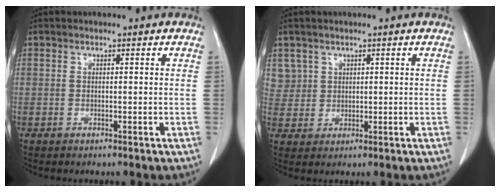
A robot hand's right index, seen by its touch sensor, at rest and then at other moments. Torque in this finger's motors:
{"motor_torque": [-0.39, 0.20, -0.16, -0.04]}